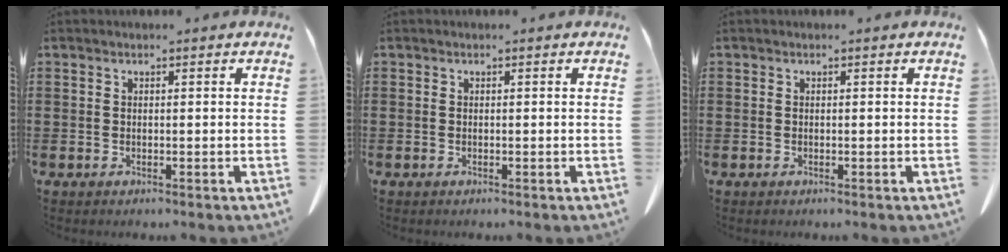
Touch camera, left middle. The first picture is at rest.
{"total": 0.0}
{"total": 0.0}